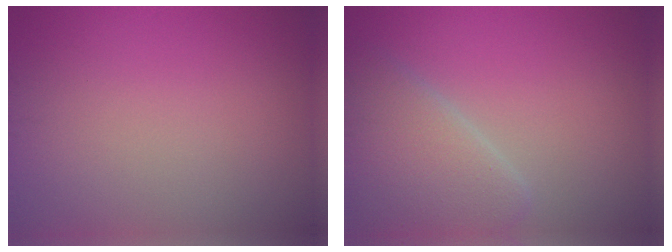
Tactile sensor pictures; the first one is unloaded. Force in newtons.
{"total": 5.1, "press": 5.1, "slide": 0.6}